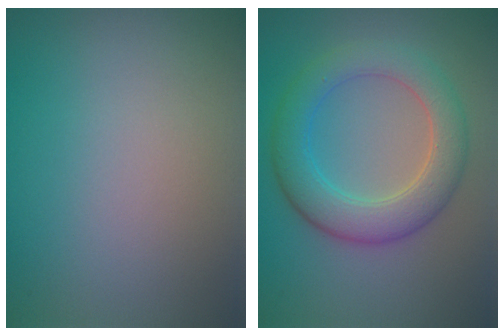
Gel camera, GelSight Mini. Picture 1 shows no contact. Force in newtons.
{"total": 5.6, "press": 5.6, "slide": 0.4}